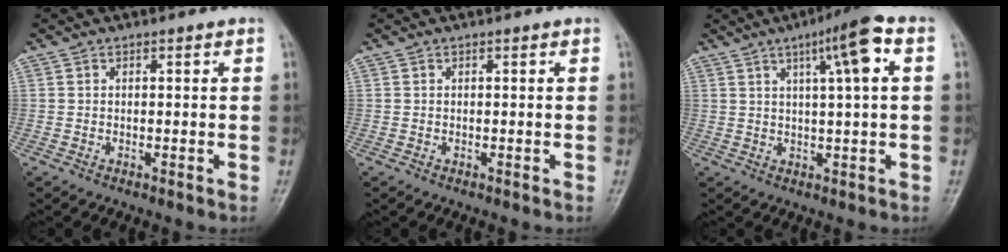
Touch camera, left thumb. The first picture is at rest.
{"total": 0.0}
{"total": 9.4, "force": [3.3, 1.1, 8.8], "torque": [-0.139, 0.009, 0.048]}